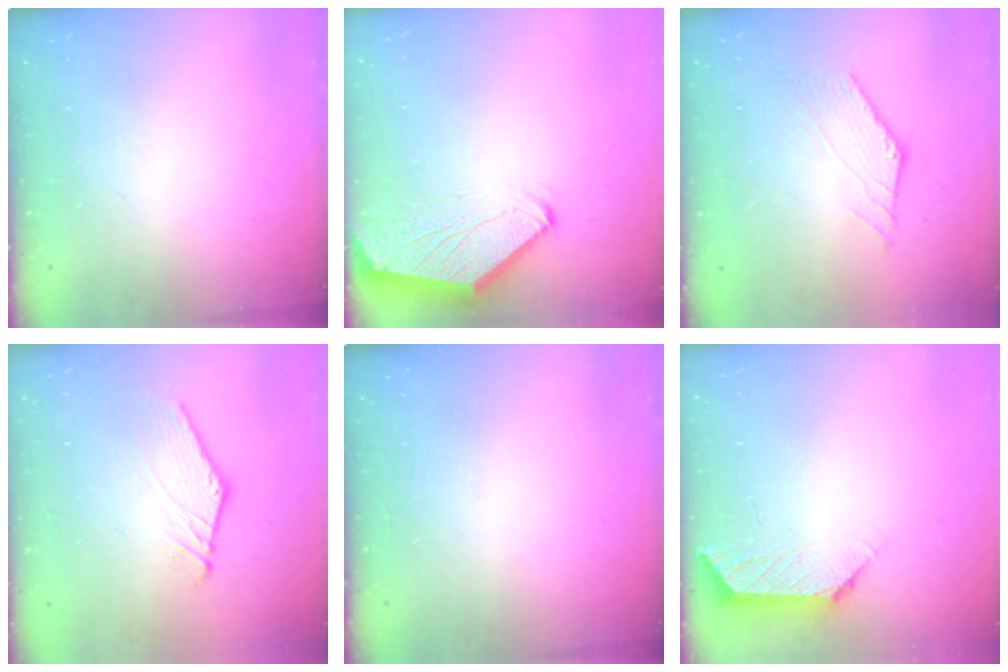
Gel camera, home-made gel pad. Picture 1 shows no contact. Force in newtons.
{"total": 0.0}
{"total": 3.1, "press": 3.1, "slide": 0.4}
{"total": 1.3, "press": 1.3, "slide": 0.3}
{"total": 0.0}
{"total": 0.9, "press": 0.7, "slide": 0.4}